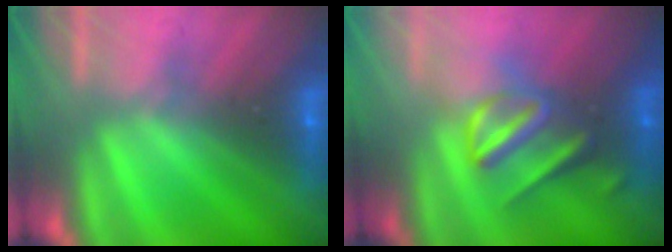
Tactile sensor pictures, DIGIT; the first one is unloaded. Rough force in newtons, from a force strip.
{"total": 3.0}